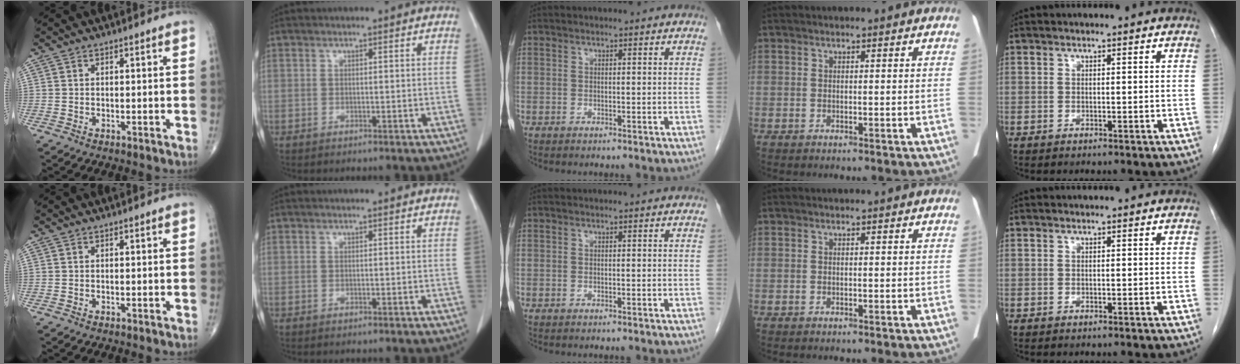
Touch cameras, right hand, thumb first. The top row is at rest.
{}